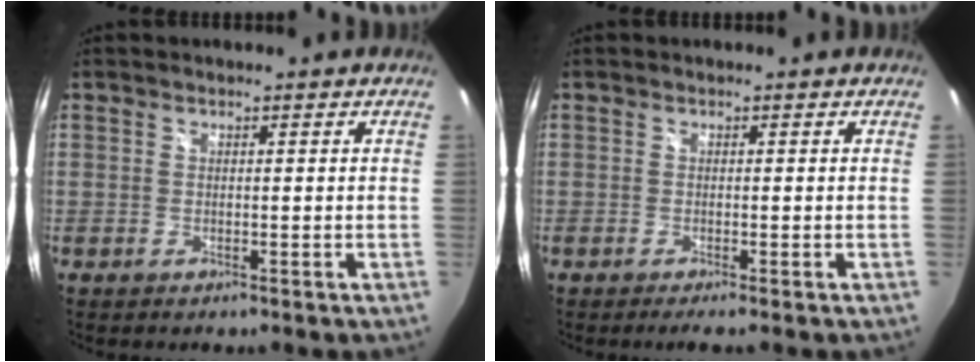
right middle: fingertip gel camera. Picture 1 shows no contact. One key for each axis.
{"total": 1.0, "fx": -0.7, "fy": -0.3, "fz": 0.7, "tx": -0.009, "ty": -0.004, "tz": -0.013}